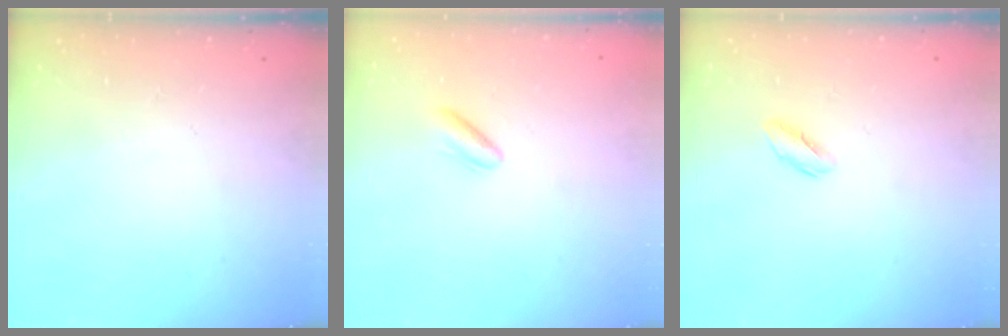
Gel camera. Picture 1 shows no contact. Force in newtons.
{"total": 3.4, "press": 3.1, "slide": 1.4}
{"total": 2.2, "press": 2.1, "slide": 0.6}